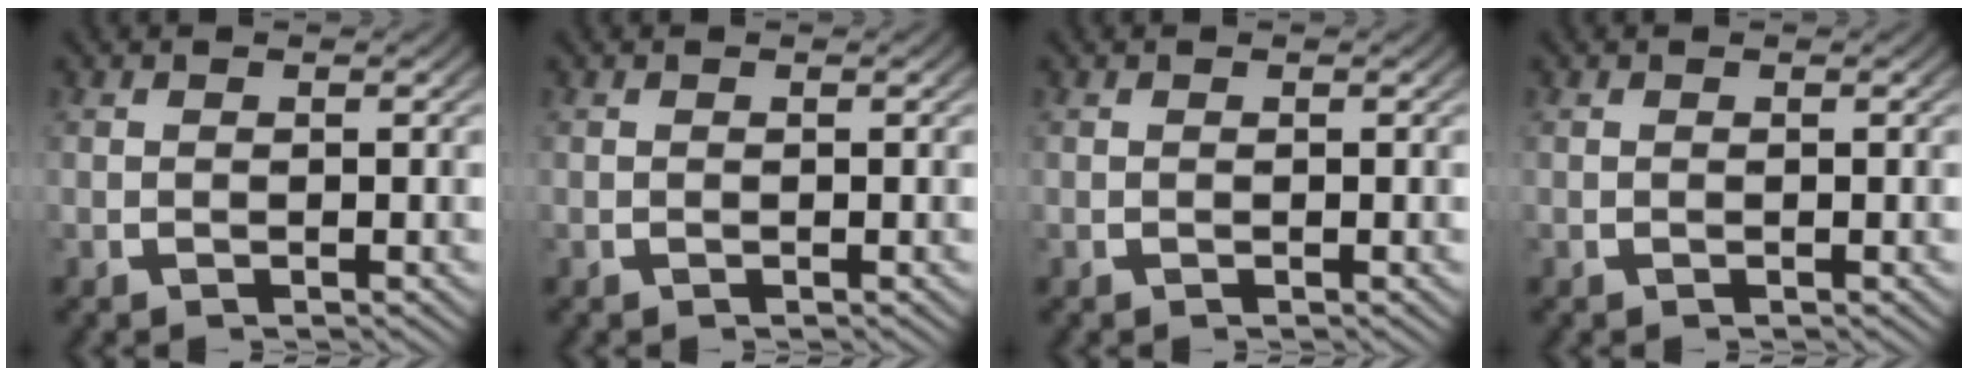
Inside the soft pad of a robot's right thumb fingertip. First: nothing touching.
{"total": 0.0}
{"total": 0.0}
{"total": 0.0}